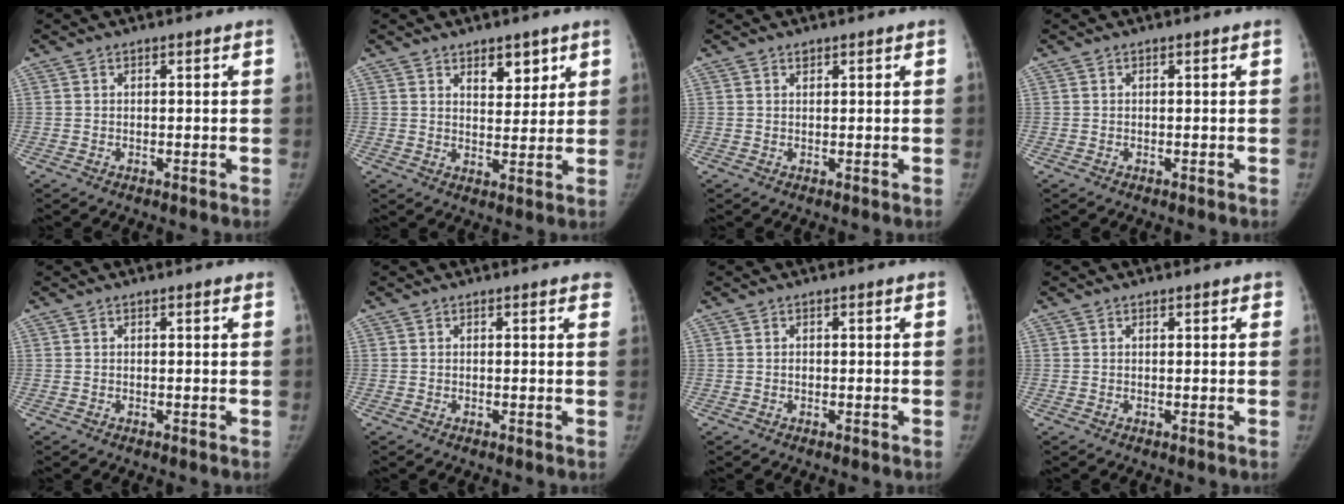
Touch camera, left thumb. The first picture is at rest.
{"total": 5.6, "force": [3.4, 3.0, 3.3], "torque": [-0.019, -0.023, 0.052]}
{"total": 0.6, "force": [0.4, 0.3, 0.2], "torque": [0.000, -0.003, 0.006]}
{"total": 0.0}
{"total": 0.5, "force": [0.4, 0.1, 0.4], "torque": [-0.006, 0.000, 0.004]}
{"total": 2.2, "force": [1.3, 0.3, 1.7], "torque": [-0.013, 0.003, 0.013]}
{"total": 0.5, "force": [-0.1, 0.4, 0.3], "torque": [-0.004, 0.002, -0.003]}
{"total": 0.9, "force": [0.6, 0.4, 0.5], "torque": [-0.004, -0.002, 0.007]}